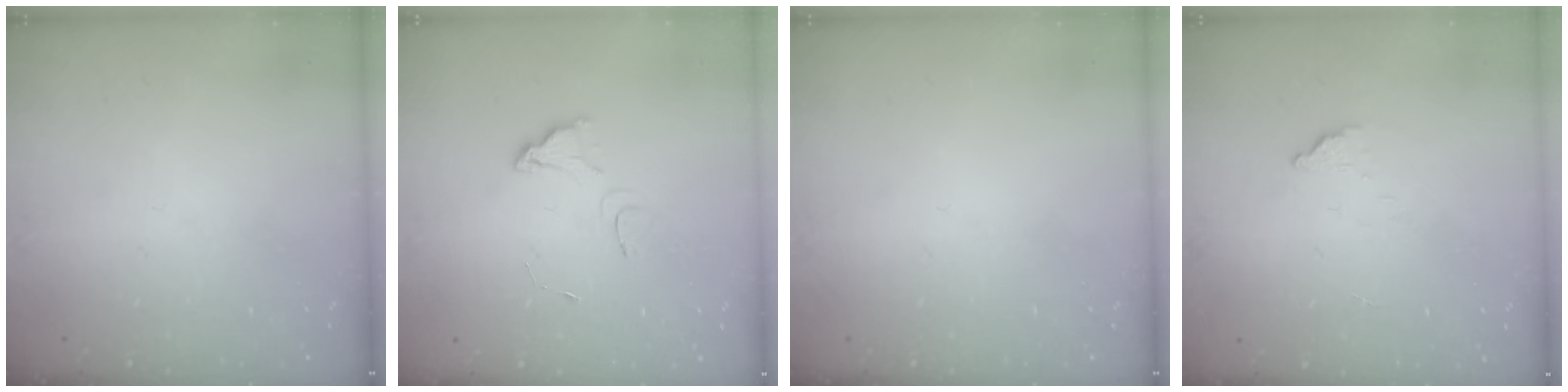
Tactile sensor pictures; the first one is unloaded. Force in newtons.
{"total": 4.3, "press": 4.3, "slide": 0.4}
{"total": 0.0}
{"total": 2.8, "press": 2.7, "slide": 0.3}